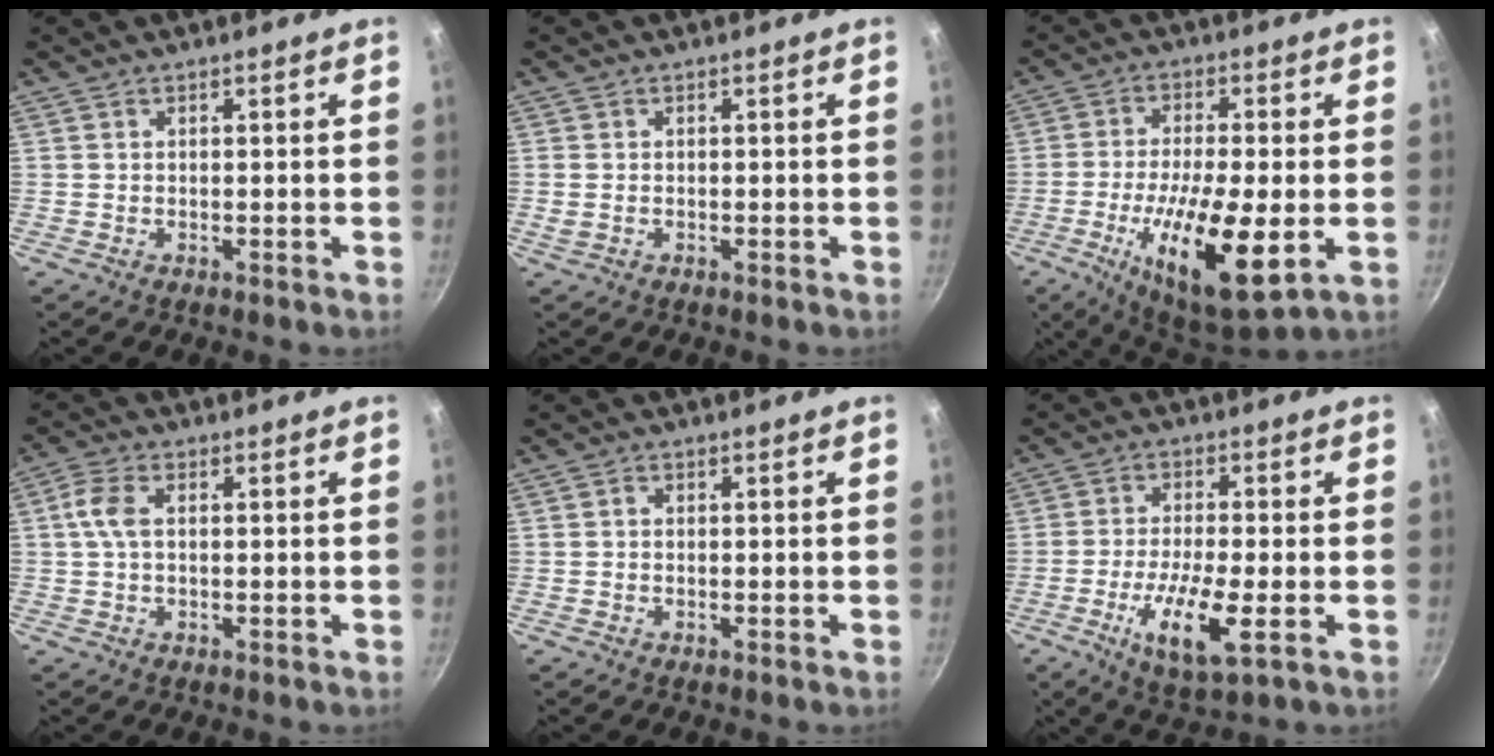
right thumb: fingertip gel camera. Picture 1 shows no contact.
{"total": 1.5, "force": [-0.2, 1.1, 0.9], "torque": [-0.018, -0.001, -0.003]}
{"total": 17.5, "force": [-4.3, 5.2, 16.1], "torque": [-0.281, 0.004, -0.073]}
{"total": 4.5, "force": [0.6, 2.6, 3.6], "torque": [-0.080, 0.011, 0.006]}
{"total": 0.5, "force": [-0.1, 0.4, 0.2], "torque": [-0.004, 0.004, -0.001]}
{"total": 10.7, "force": [-3.2, 2.8, 9.8], "torque": [-0.188, 0.000, -0.060]}